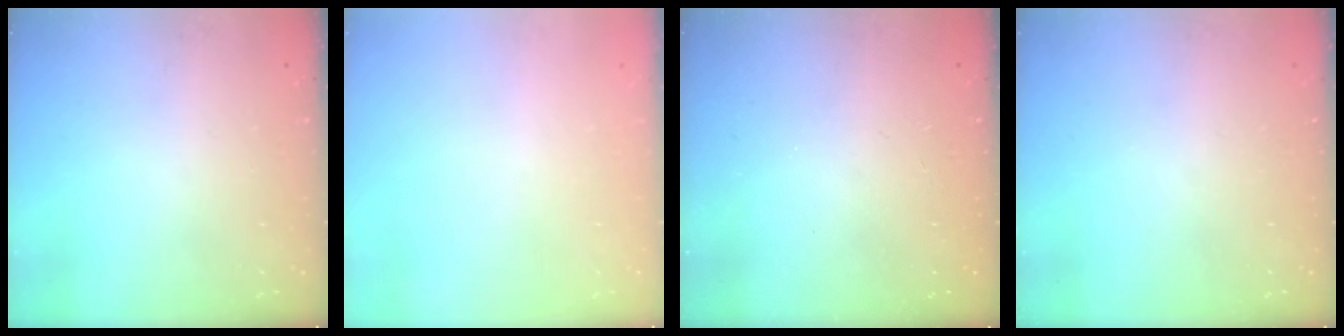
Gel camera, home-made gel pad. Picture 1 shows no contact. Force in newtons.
{"total": 0.0}
{"total": 0.0}
{"total": 0.0}